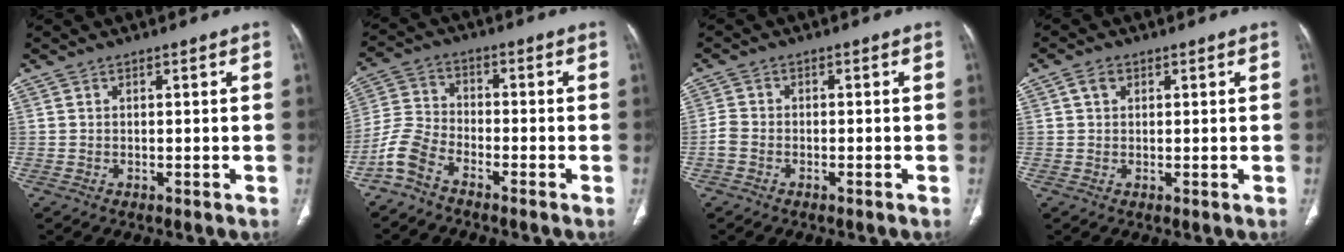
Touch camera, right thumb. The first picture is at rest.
{"total": 6.5, "force": [-4.9, 2.8, 3.3], "torque": [-0.079, 0.027, -0.111]}
{"total": 2.7, "force": [-1.5, 1.6, 1.5], "torque": [-0.039, 0.010, -0.033]}
{"total": 2.3, "force": [1.0, 1.7, 1.2], "torque": [-0.018, 0.002, 0.017]}